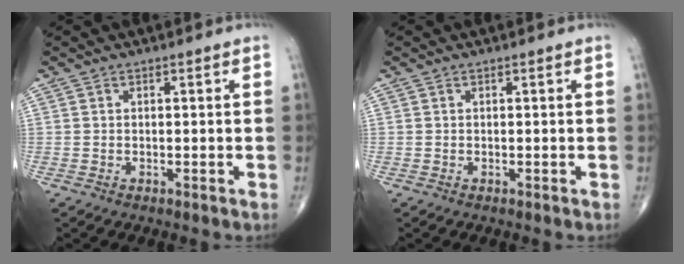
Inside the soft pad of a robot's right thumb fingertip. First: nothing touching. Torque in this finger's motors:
{"motor_torque": [0.00, 0.00, 0.10, -0.05, 0.01]}